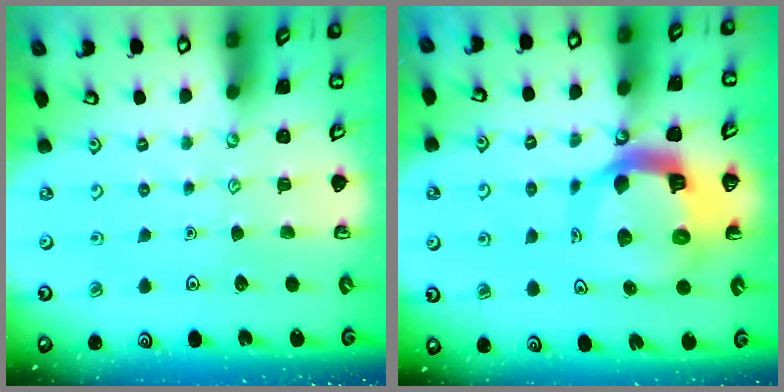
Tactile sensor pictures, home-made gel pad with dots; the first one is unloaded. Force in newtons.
{"total": 12.9, "press": 12.8, "slide": 1.6}